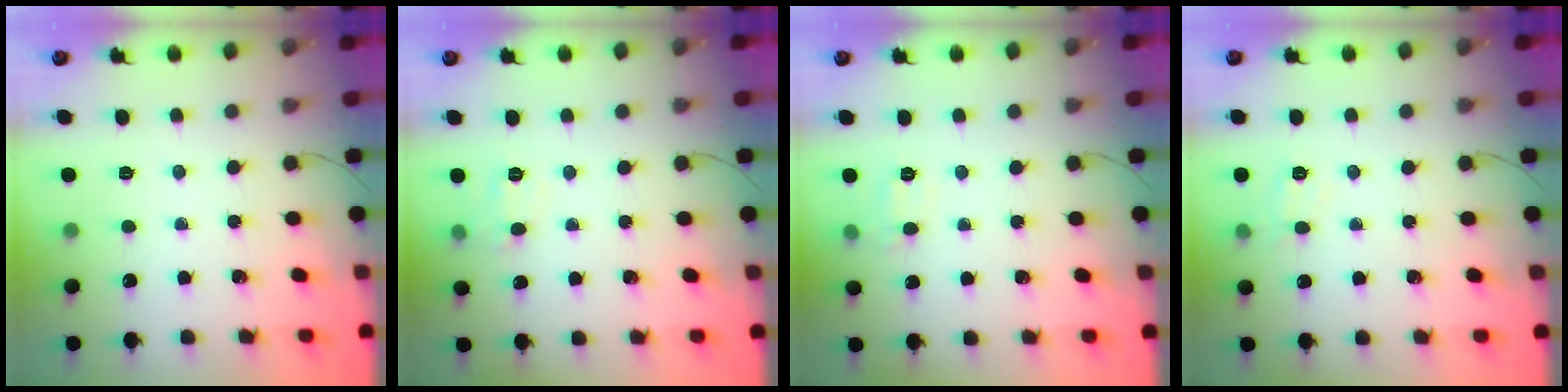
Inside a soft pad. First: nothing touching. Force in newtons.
{"total": 6.7, "press": 6.6, "slide": 1.5}
{"total": 6.7, "press": 6.5, "slide": 1.4}
{"total": 7.2, "press": 7.1, "slide": 1.4}